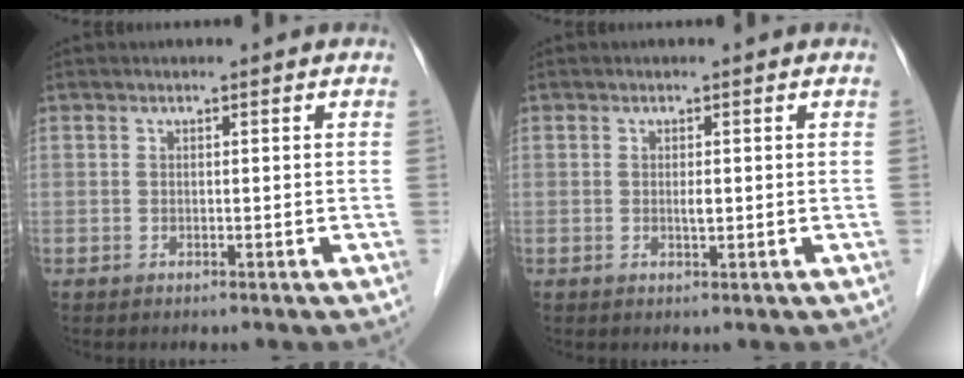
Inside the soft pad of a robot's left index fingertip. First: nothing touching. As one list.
[{"total": 0.9, "force": [0.1, 0.2, 0.9], "torque": [-0.017, -0.002, 0.002]}]